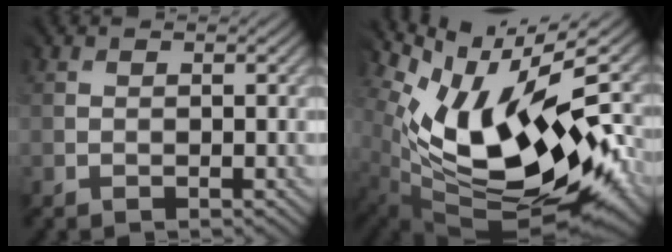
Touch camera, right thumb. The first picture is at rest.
{"total": 14.6, "force": [-0.7, 6.8, 12.9], "torque": [-0.221, -0.022, -0.003]}